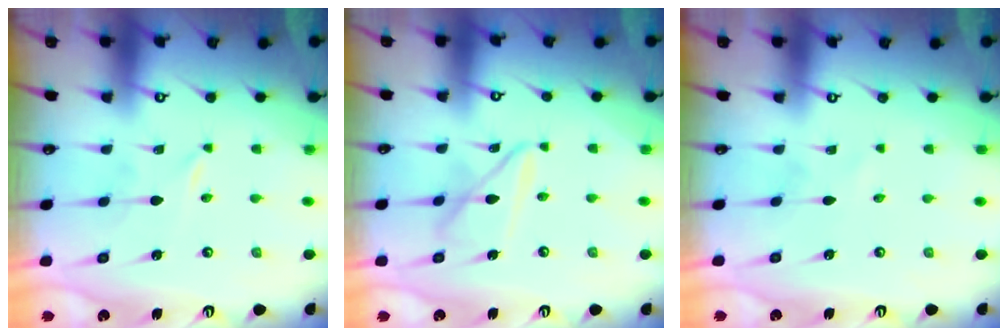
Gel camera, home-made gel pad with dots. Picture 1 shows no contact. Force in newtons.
{"total": 9.0, "press": 9.0, "slide": 0.7}
{"total": 0.6, "press": 0.6, "slide": 0.1}